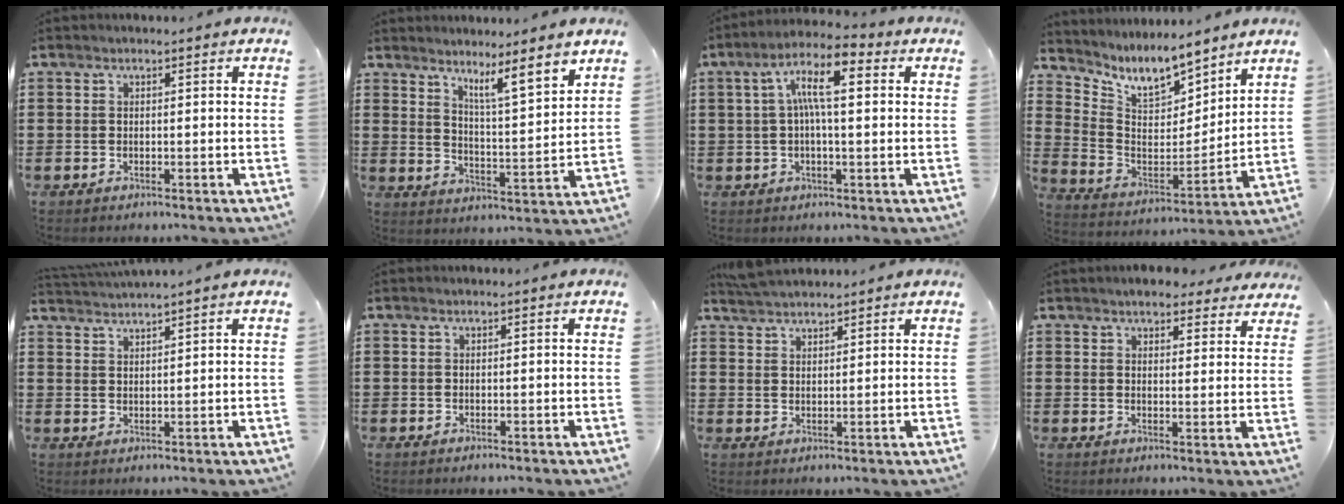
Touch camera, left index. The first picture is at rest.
{"total": 6.1, "force": [5.2, -0.3, 3.1], "torque": [-0.056, -0.045, 0.080]}
{"total": 8.6, "force": [2.2, 2.6, 7.9], "torque": [-0.147, 0.009, 0.034]}
{"total": 8.0, "force": [7.4, 2.1, 2.3], "torque": [-0.077, -0.051, 0.132]}
{"total": 2.1, "force": [2.0, -0.6, -0.1], "torque": [-0.003, -0.004, 0.038]}
{"total": 0.0}
{"total": 3.7, "force": [3.6, 0.8, 0.3], "torque": [-0.016, -0.004, 0.072]}
{"total": 4.4, "force": [4.2, 0.8, 0.9], "torque": [-0.023, -0.013, 0.077]}